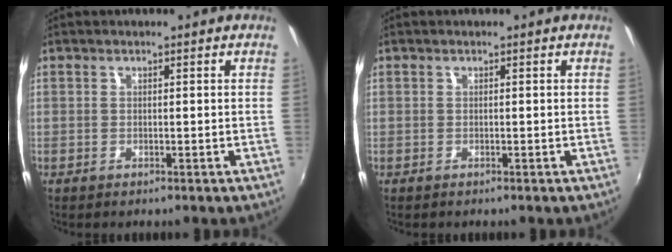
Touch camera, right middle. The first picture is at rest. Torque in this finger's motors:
{"motor_torque": [-0.37, 0.01, 0.05, 0.00]}